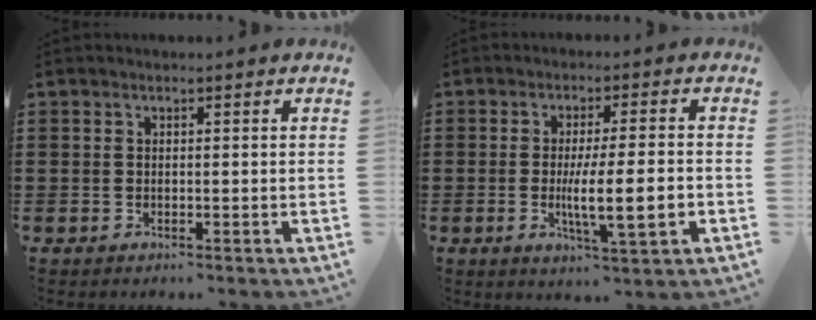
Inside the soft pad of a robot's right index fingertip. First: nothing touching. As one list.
[{"total": 8.2, "force": [-1.6, 1.5, 7.9], "torque": [-0.138, -0.006, -0.028]}]